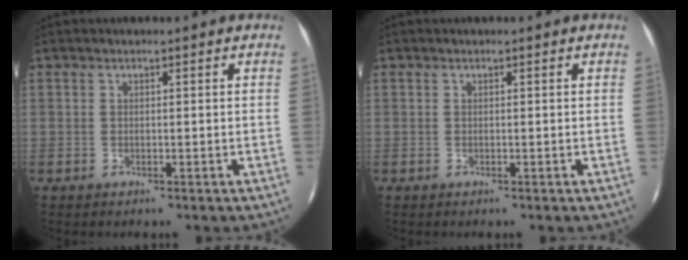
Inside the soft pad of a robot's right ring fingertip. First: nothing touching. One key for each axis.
{"total": 0.0}